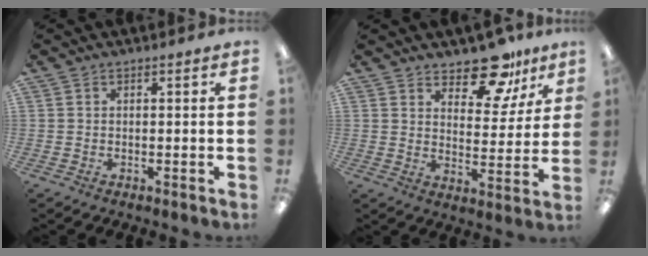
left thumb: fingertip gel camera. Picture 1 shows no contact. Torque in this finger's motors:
{"motor_torque": [0.09, 0.32, -0.22, 0.08, 0.04]}